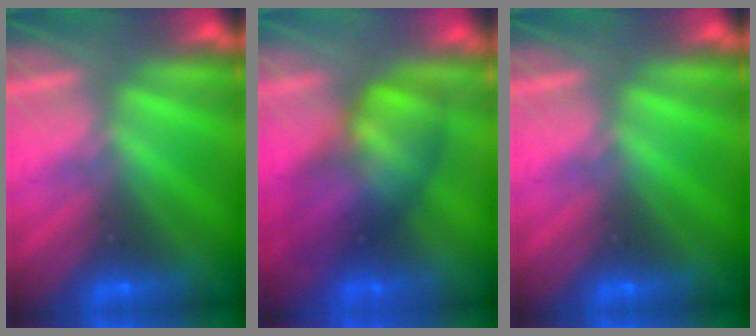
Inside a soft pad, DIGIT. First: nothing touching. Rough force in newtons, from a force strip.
{"total": 6.0}
{"total": 0.0}